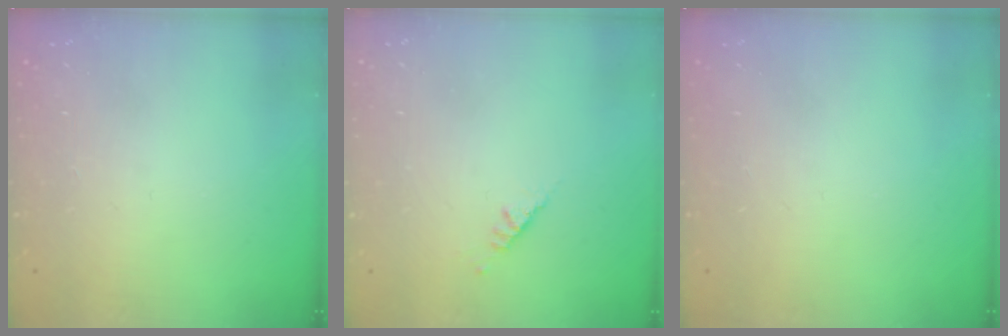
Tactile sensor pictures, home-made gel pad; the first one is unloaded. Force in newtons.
{"total": 2.5, "press": 2.4, "slide": 0.7}
{"total": 0.0}